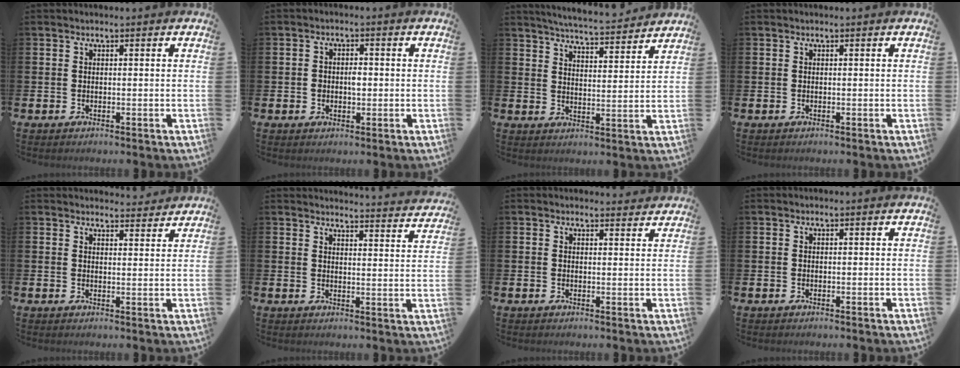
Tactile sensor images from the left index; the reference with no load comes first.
{"total": 2.4, "force": [-0.1, 1.6, 1.8], "torque": [-0.013, 0.000, -0.009]}
{"total": 5.6, "force": [5.5, -0.1, 0.9], "torque": [-0.029, -0.038, 0.096]}
{"total": 0.0}
{"total": 2.9, "force": [2.9, 0.3, -0.1], "torque": [0.010, -0.022, 0.050]}
{"total": 4.0, "force": [4.0, -0.3, 0.1], "torque": [0.005, -0.037, 0.066]}
{"total": 1.5, "force": [1.5, 0.3, -0.1], "torque": [0.012, -0.007, 0.025]}
{"total": 0.0}